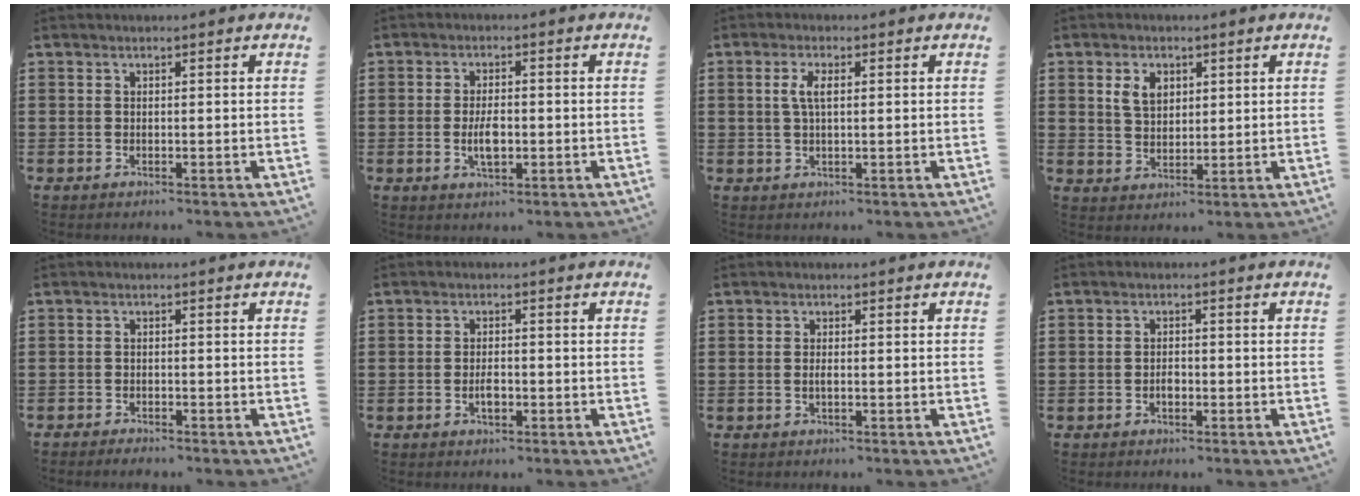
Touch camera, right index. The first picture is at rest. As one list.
[{"total": 4.4, "force": [-0.8, 1.7, 3.9], "torque": [-0.084, -0.001, -0.018]}, {"total": 3.1, "force": [0.6, 1.0, 2.8], "torque": [-0.058, 0.006, 0.008]}, {"total": 3.9, "force": [1.6, 2.6, 2.4], "torque": [-0.056, 0.010, 0.028]}, {"total": 1.0, "force": [-1.0, 0.0, 0.0], "torque": [-0.004, 0.000, -0.021]}, {"total": 2.5, "force": [-0.9, 1.1, 2.1], "torque": [-0.040, 0.000, -0.015]}, {"total": 0.9, "force": [-0.2, 0.2, 0.9], "torque": [-0.016, -0.001, -0.003]}, {"total": 1.5, "force": [-0.7, 1.0, 1.0], "torque": [-0.021, -0.001, -0.012]}]